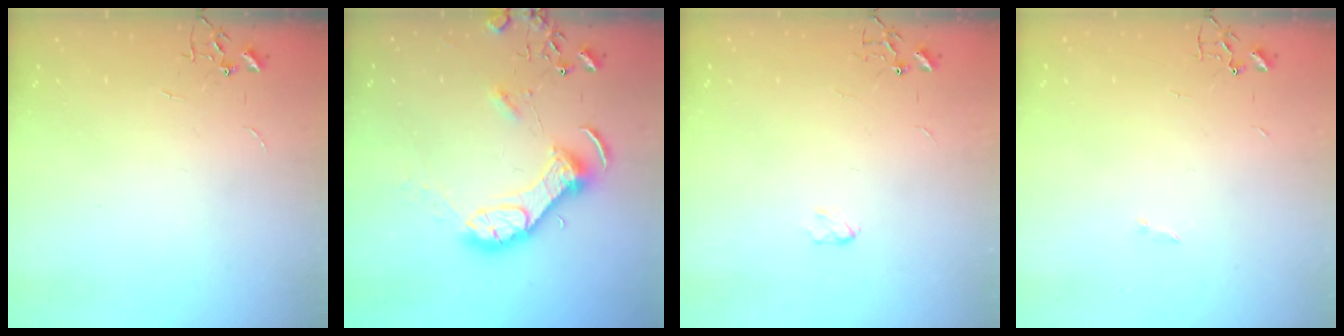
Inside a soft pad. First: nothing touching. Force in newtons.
{"total": 12.3, "press": 12.1, "slide": 1.6}
{"total": 3.1, "press": 3.1, "slide": 0.4}
{"total": 0.8, "press": 0.8, "slide": 0.2}